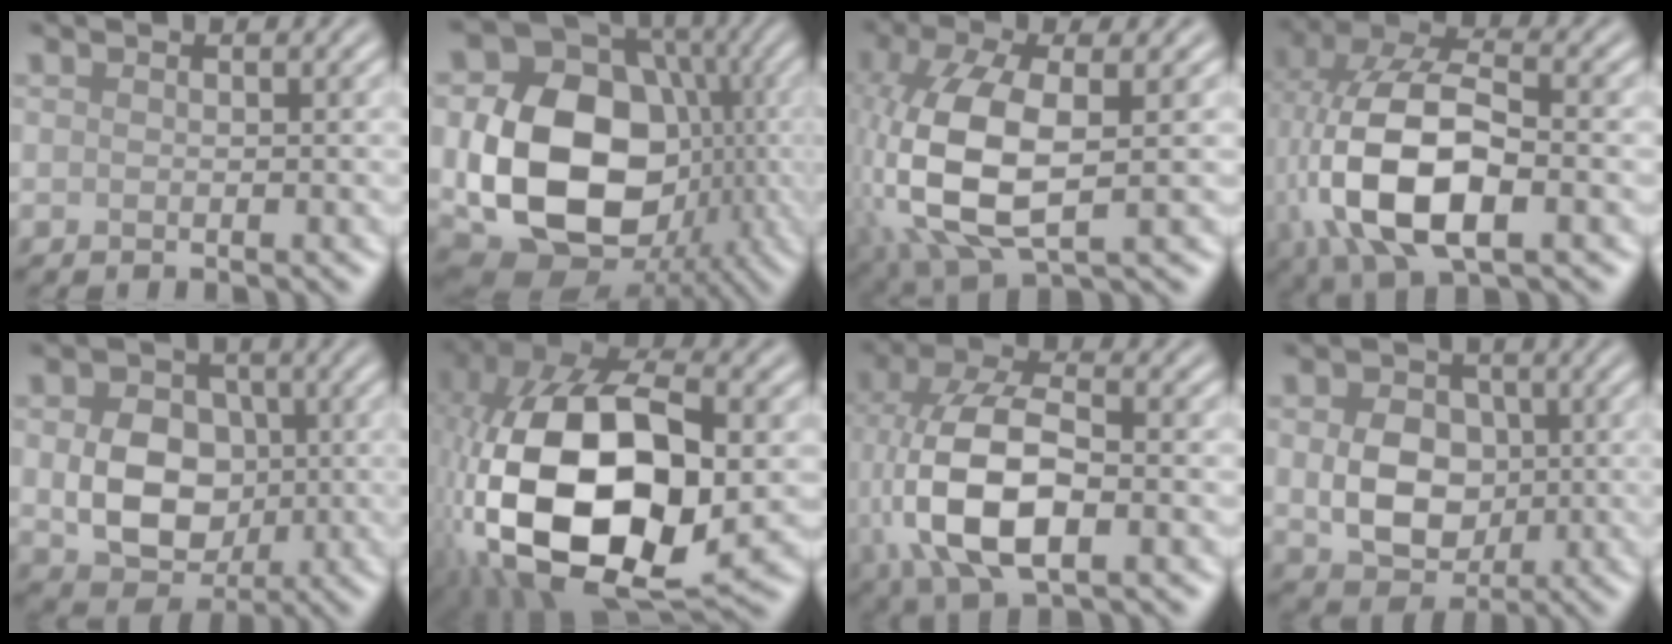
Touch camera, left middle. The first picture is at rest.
{"total": 14.7, "force": [-1.9, 11.4, 9.1], "torque": [-0.159, -0.026, -0.033]}
{"total": 9.8, "force": [-0.4, 5.1, 8.4], "torque": [-0.203, -0.010, -0.004]}
{"total": 11.0, "force": [-1.7, 5.4, 9.5], "torque": [-0.196, 0.006, -0.033]}
{"total": 6.9, "force": [-0.2, 5.5, 4.2], "torque": [-0.078, -0.003, -0.002]}
{"total": 18.4, "force": [-2.2, 10.7, 14.8], "torque": [-0.303, -0.015, -0.029]}
{"total": 9.9, "force": [-1.2, 5.0, 8.5], "torque": [-0.178, 0.007, -0.025]}
{"total": 5.8, "force": [0.0, 4.5, 3.6], "torque": [-0.068, 0.001, 0.003]}